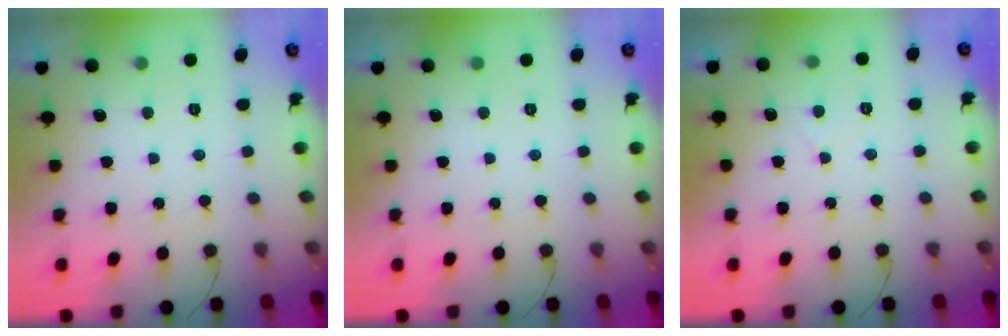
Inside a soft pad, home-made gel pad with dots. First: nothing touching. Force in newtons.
{"total": 0.0}
{"total": 2.3, "press": 2.3, "slide": 0.2}